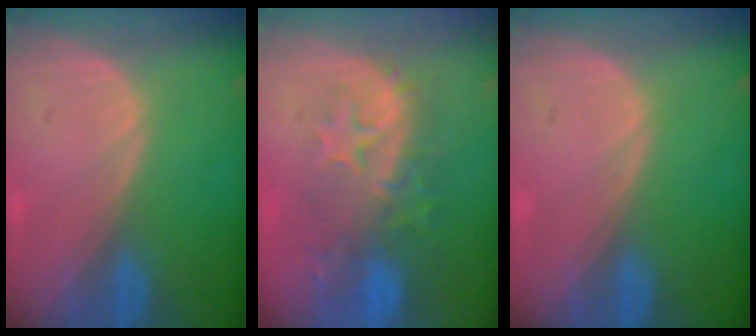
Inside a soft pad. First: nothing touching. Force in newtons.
{"total": 9.7, "press": 9.1, "slide": 3.2}
{"total": 0.0}